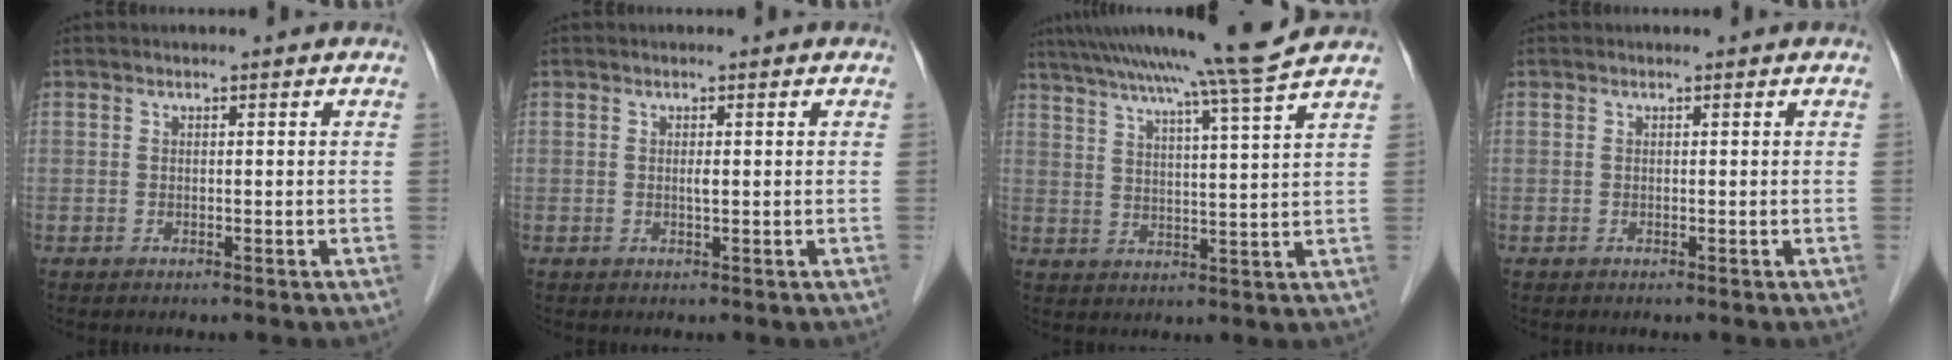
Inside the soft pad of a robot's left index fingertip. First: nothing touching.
{"total": 0.8, "force": [-0.1, 0.0, 0.8], "torque": [-0.016, -0.005, -0.002]}
{"total": 14.4, "force": [12.3, -2.8, 6.8], "torque": [-0.116, -0.022, 0.174]}
{"total": 0.0}